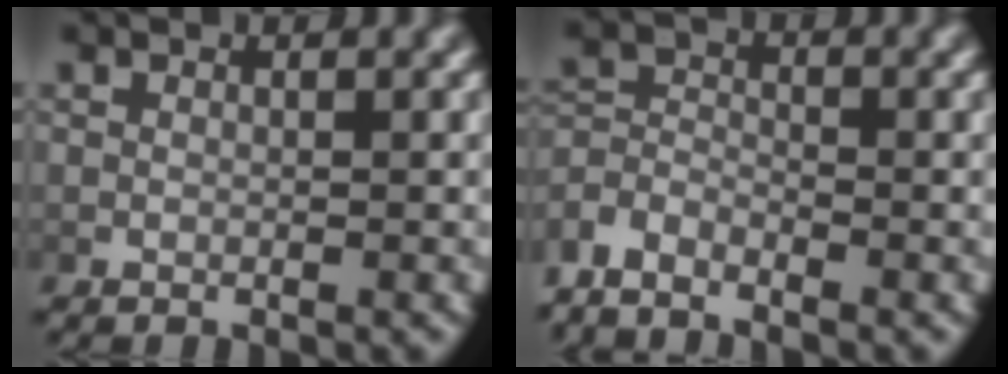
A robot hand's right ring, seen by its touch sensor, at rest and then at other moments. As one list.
[{"total": 3.3, "force": [-1.6, 2.4, 1.5], "torque": [-0.049, -0.021, -0.026]}]